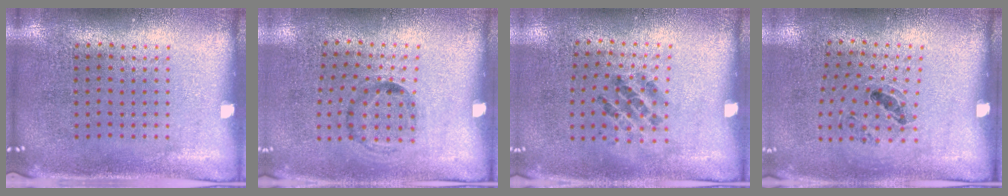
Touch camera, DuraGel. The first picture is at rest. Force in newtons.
{"total": 1.3, "press": 0.7, "slide": 1.0}
{"total": 1.1, "press": 0.7, "slide": 0.9}
{"total": 1.2, "press": 0.9, "slide": 0.8}